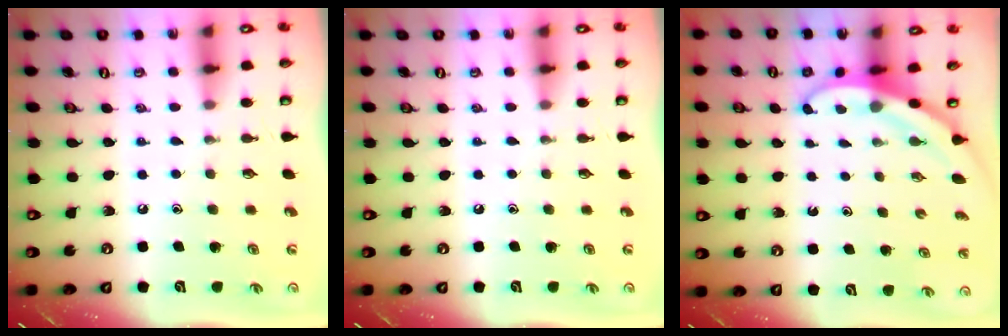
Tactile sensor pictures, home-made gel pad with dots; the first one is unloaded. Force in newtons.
{"total": 0.0}
{"total": 3.3, "press": 3.3, "slide": 0.2}